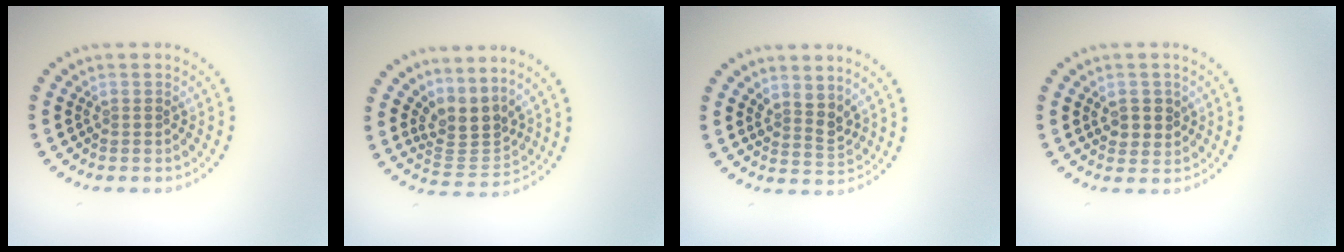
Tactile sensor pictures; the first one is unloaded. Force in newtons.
{"total": 3.3, "press": 2.4, "slide": 2.2}
{"total": 2.2, "press": 1.7, "slide": 1.4}
{"total": 2.3, "press": 2.2, "slide": 0.6}